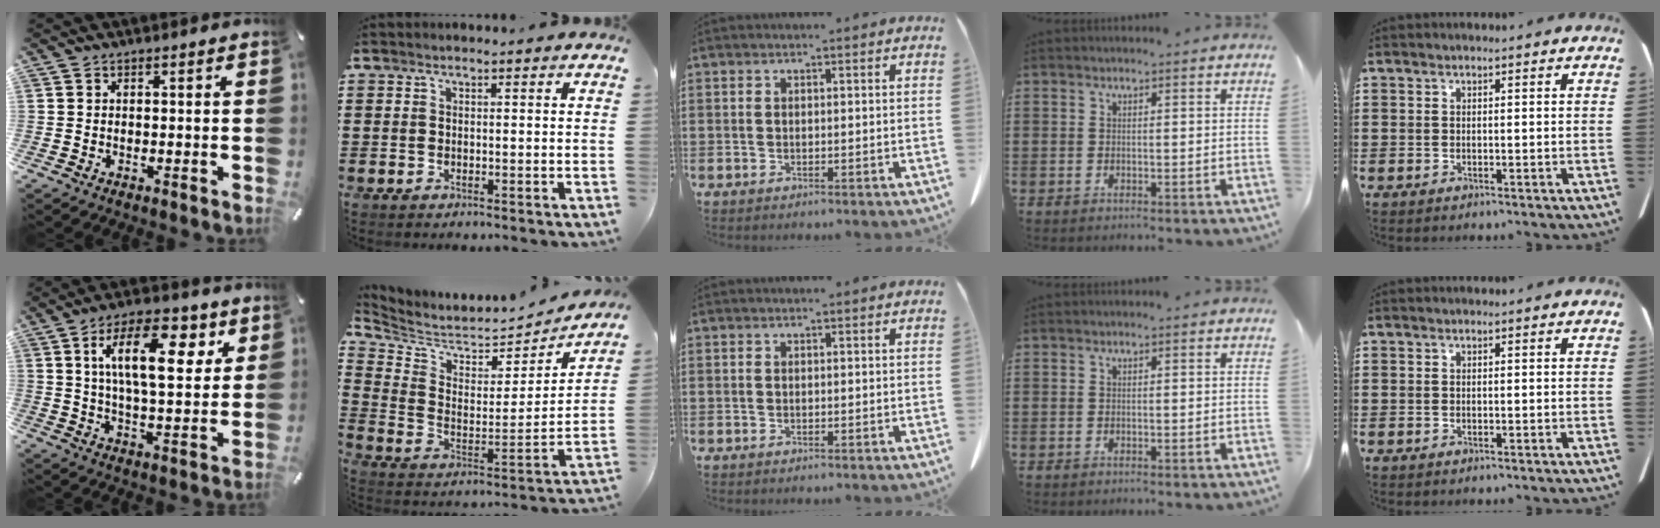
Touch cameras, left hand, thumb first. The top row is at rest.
{"thumb": {"total": 16.8, "force": [6.5, 7.8, 13.4], "torque": [-0.213, -0.003, 0.103]}, "index": {"total": 5.4, "force": [5.0, 1.7, 1.0], "torque": [-0.052, -0.045, 0.084]}}